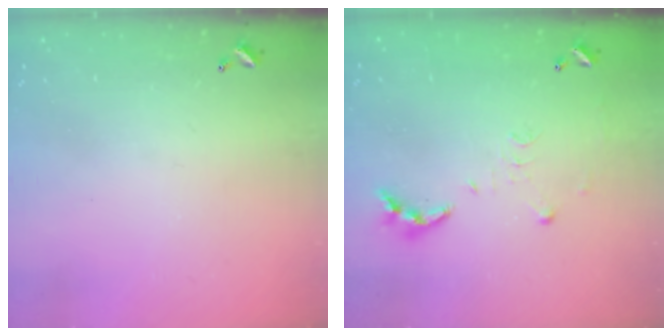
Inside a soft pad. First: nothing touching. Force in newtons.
{"total": 7.0, "press": 7.0, "slide": 0.5}